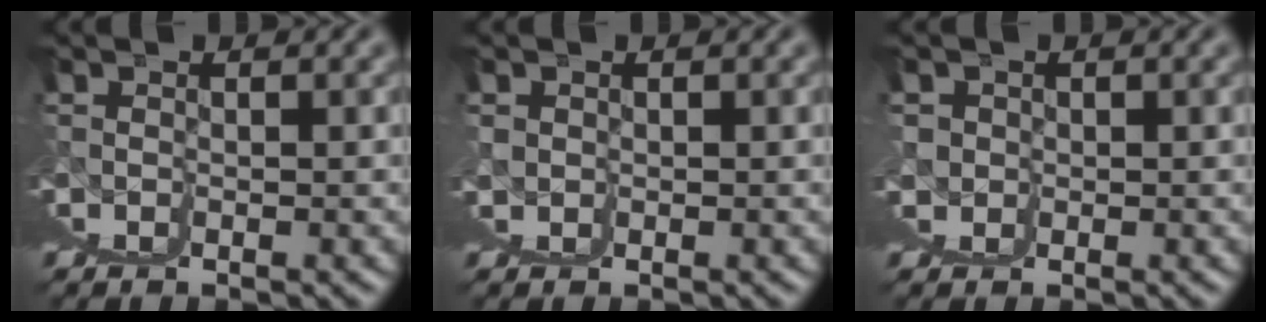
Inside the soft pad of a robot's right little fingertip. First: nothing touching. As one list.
[{"total": 1.2, "force": [0.3, 1.2, -0.2], "torque": [0.003, -0.008, 0.003]}, {"total": 1.7, "force": [0.9, 1.3, 0.6], "torque": [-0.010, -0.010, 0.015]}]